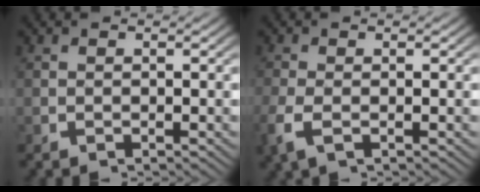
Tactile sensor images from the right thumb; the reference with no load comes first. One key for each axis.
{"total": 2.2, "fx": -0.8, "fy": 1.0, "fz": 1.8, "tx": -0.058, "ty": -0.008, "tz": -0.009}